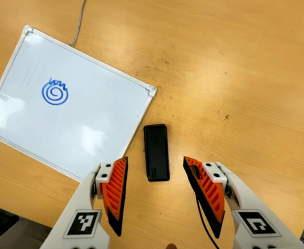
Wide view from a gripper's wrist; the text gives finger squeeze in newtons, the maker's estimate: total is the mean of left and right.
{"total": 0.0}